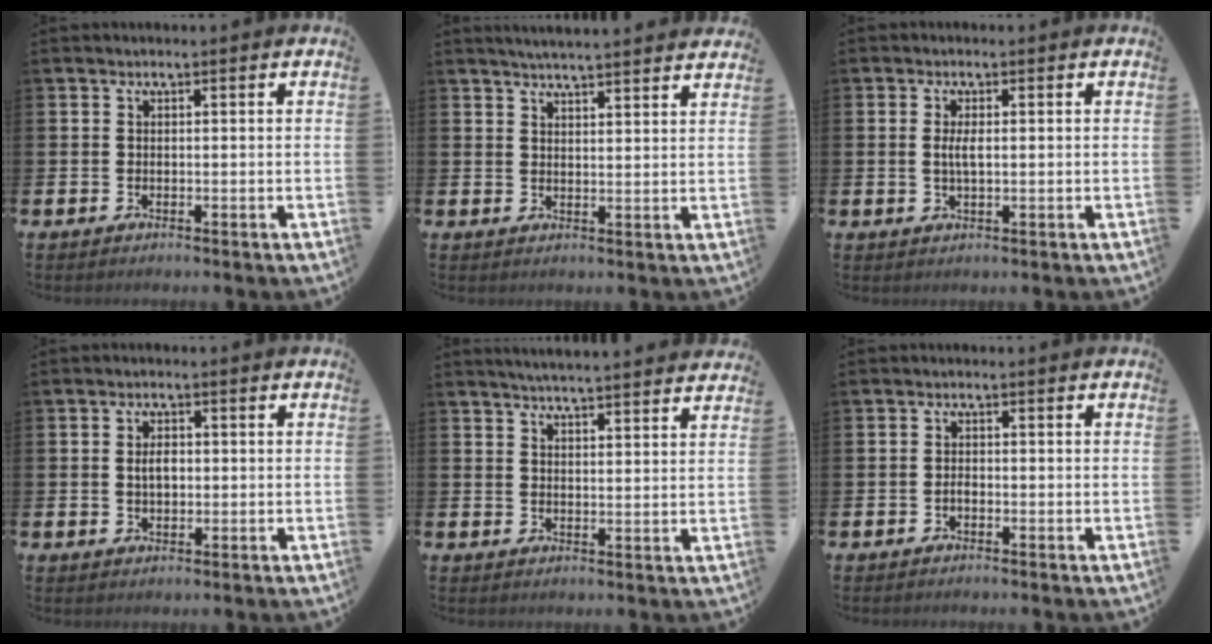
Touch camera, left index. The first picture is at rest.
{"total": 3.9, "force": [3.9, -0.5, 0.5], "torque": [-0.013, -0.021, 0.068]}
{"total": 2.4, "force": [0.2, 0.8, 2.2], "torque": [-0.038, 0.002, 0.001]}
{"total": 2.6, "force": [0.3, 1.6, 2.0], "torque": [-0.021, -0.001, 0.000]}
{"total": 4.3, "force": [4.3, -0.5, 0.4], "torque": [-0.013, -0.027, 0.075]}
{"total": 0.9, "force": [-0.5, 0.5, 0.6], "torque": [-0.008, -0.004, -0.011]}